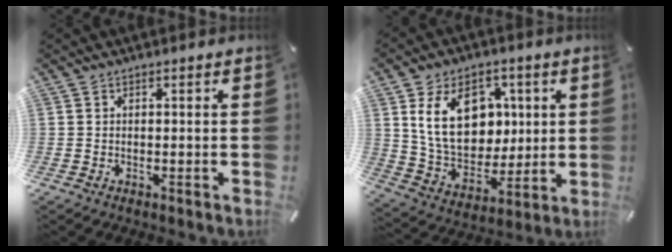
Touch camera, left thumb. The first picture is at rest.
{"total": 17.0, "force": [4.5, 12.8, 10.2], "torque": [-0.182, -0.001, 0.085]}